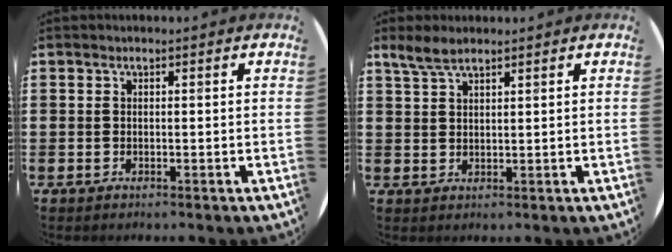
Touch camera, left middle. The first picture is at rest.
{"total": 3.3, "force": [2.7, 1.0, 1.7], "torque": [-0.039, 0.004, 0.050]}